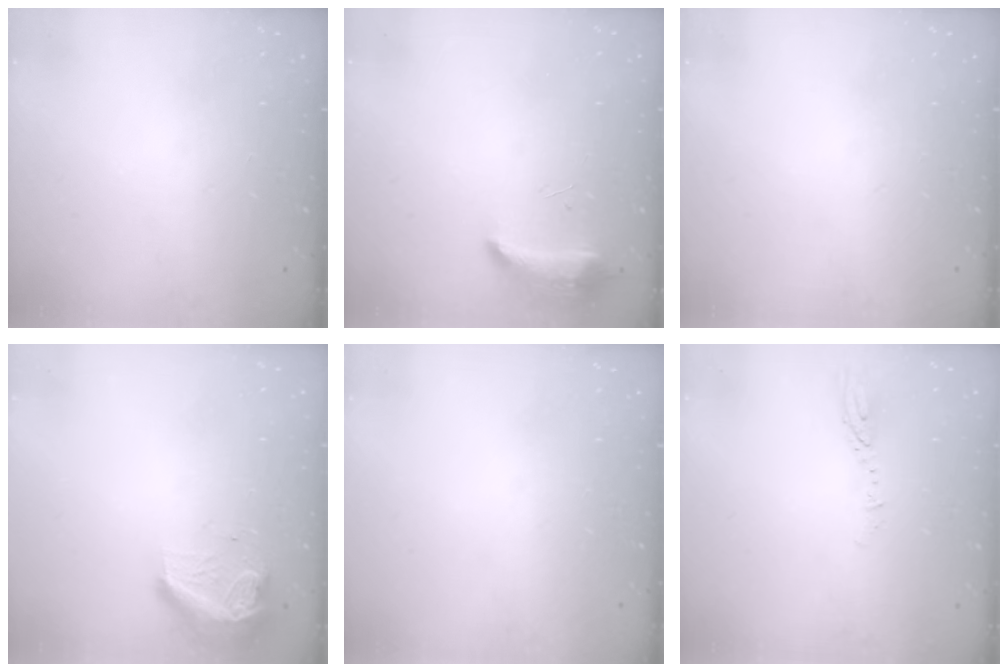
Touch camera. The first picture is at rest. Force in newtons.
{"total": 8.5, "press": 8.4, "slide": 1.6}
{"total": 0.0}
{"total": 9.6, "press": 9.5, "slide": 0.6}
{"total": 0.0}
{"total": 3.1, "press": 3.1, "slide": 0.4}